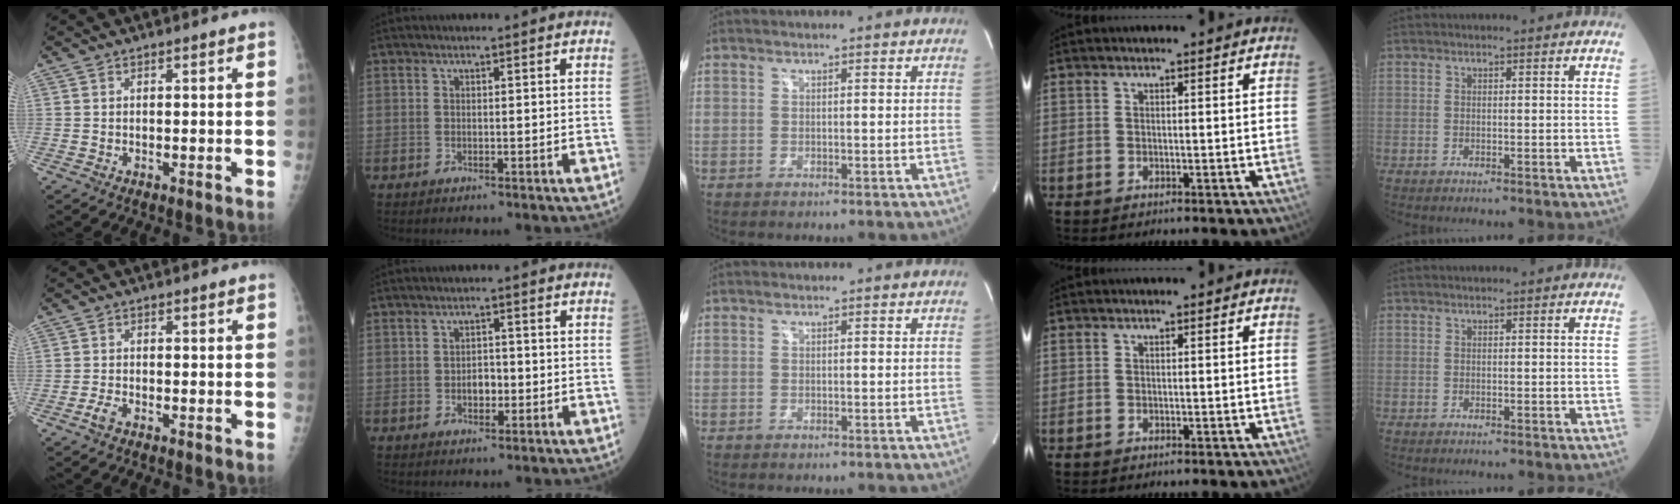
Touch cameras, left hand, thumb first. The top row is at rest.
{"thumb": {"total": 2.0, "force": [-1.1, 0.9, 1.3], "torque": [-0.025, 0.003, -0.025]}, "index": {"total": 2.4, "force": [-0.5, 1.4, 1.8], "torque": [-0.026, 0.004, -0.007]}}